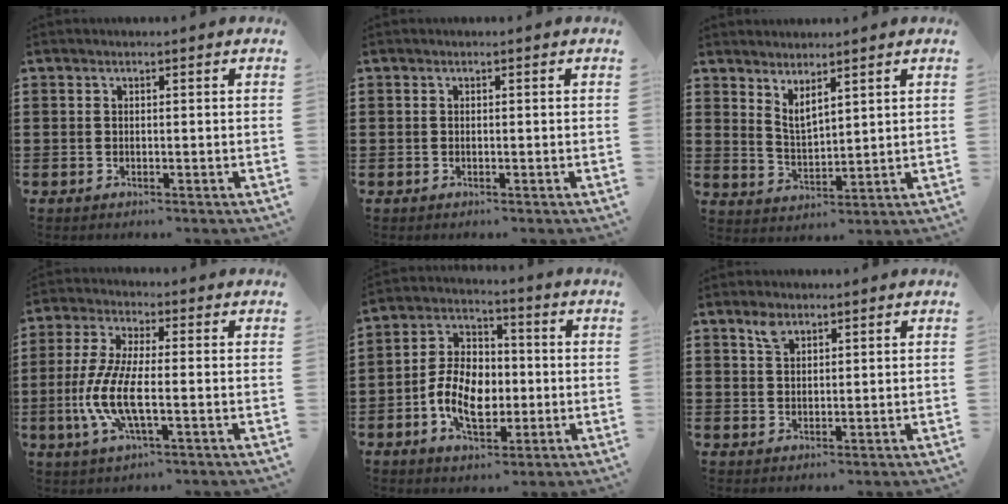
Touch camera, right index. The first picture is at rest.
{"total": 0.0}
{"total": 3.4, "force": [3.0, 0.9, 1.4], "torque": [-0.036, -0.002, 0.056]}
{"total": 8.5, "force": [-2.4, 2.4, 7.8], "torque": [-0.187, -0.020, -0.054]}
{"total": 9.4, "force": [-2.0, 6.1, 6.8], "torque": [-0.150, 0.004, -0.042]}
{"total": 2.6, "force": [1.8, 1.3, 1.3], "torque": [-0.023, -0.001, 0.033]}